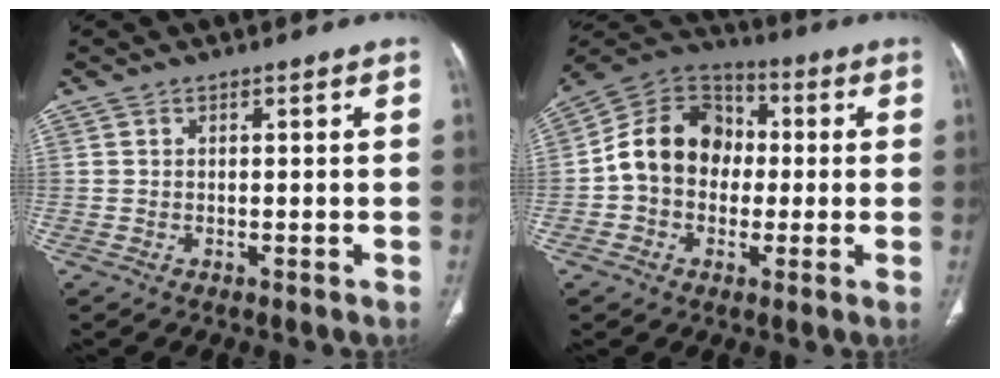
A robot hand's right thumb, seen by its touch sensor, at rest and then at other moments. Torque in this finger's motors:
{"motor_torque": [1.85, 2.21, 1.06, -0.88, 0.14]}